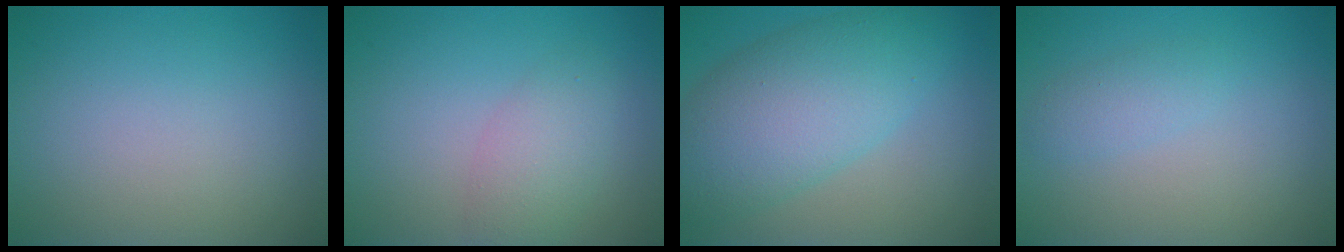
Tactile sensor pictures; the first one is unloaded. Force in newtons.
{"total": 3.0, "press": 3.0, "slide": 0.2}
{"total": 7.9, "press": 7.9, "slide": 0.2}
{"total": 1.5, "press": 1.5, "slide": 0.1}